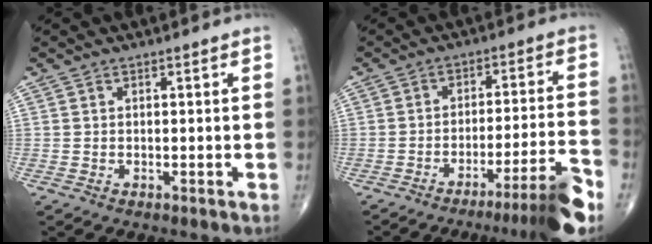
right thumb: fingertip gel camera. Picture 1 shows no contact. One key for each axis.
{"total": 11.6, "fx": -7.7, "fy": 0.5, "fz": 8.7, "tx": -0.130, "ty": 0.047, "tz": -0.113}